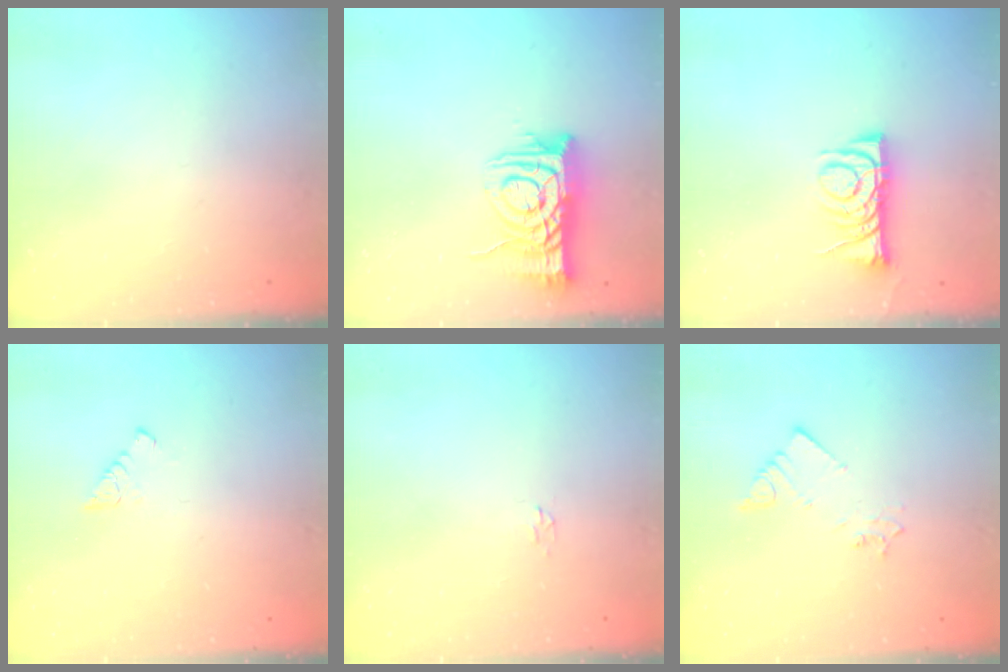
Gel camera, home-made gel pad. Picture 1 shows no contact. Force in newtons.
{"total": 9.5, "press": 9.5, "slide": 0.9}
{"total": 7.6, "press": 7.6, "slide": 0.4}
{"total": 4.8, "press": 4.8, "slide": 0.3}
{"total": 1.9, "press": 1.9, "slide": 0.3}
{"total": 2.8, "press": 2.8, "slide": 0.1}